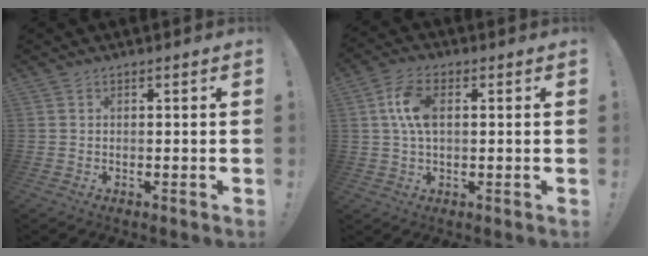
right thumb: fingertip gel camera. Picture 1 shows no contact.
{"total": 8.8, "force": [1.5, 5.1, 7.0], "torque": [-0.141, 0.009, 0.028]}